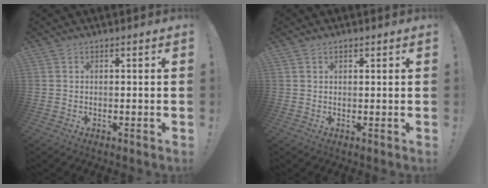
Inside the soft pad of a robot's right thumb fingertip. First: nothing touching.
{"total": 0.9, "force": [0.7, 0.5, 0.3], "torque": [-0.007, 0.001, 0.013]}